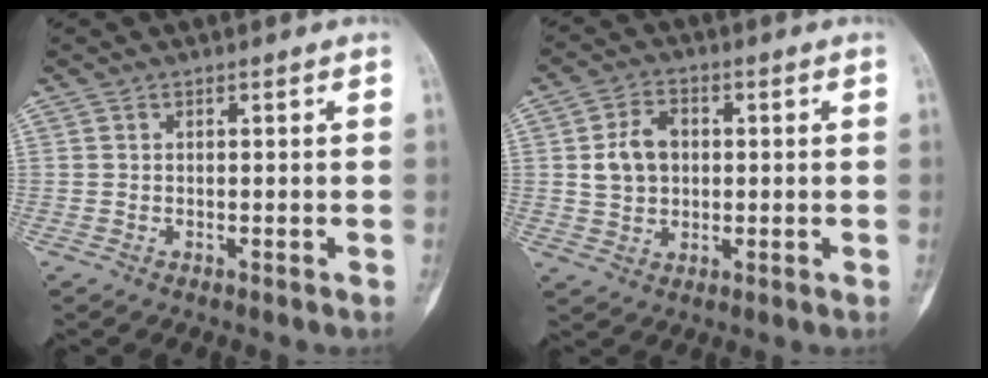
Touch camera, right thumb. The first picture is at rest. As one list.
[{"total": 7.2, "force": [0.8, 5.5, 4.5], "torque": [-0.061, 0.006, 0.015]}]